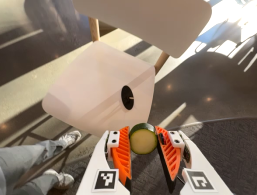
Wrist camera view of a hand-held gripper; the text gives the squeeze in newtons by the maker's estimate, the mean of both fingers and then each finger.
{"total": 9.6, "left": 9.9, "right": 9.3}